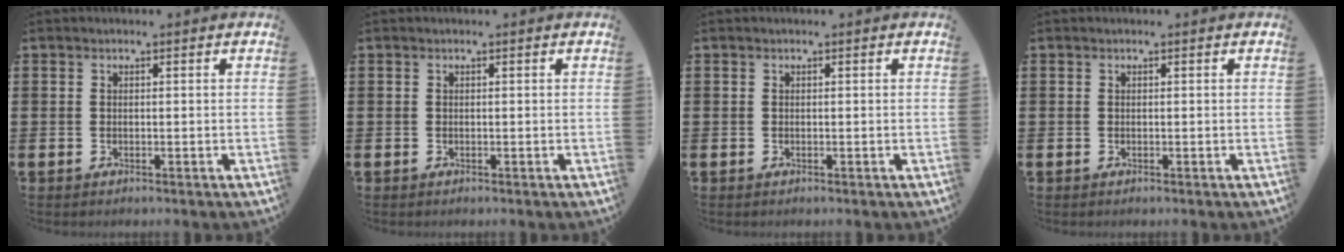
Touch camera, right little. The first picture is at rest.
{"total": 0.0}
{"total": 0.0}
{"total": 0.0}